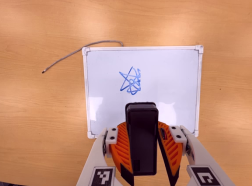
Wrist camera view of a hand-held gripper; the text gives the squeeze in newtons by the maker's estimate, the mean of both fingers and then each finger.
{"total": 10.4, "left": 9.2, "right": 11.6}